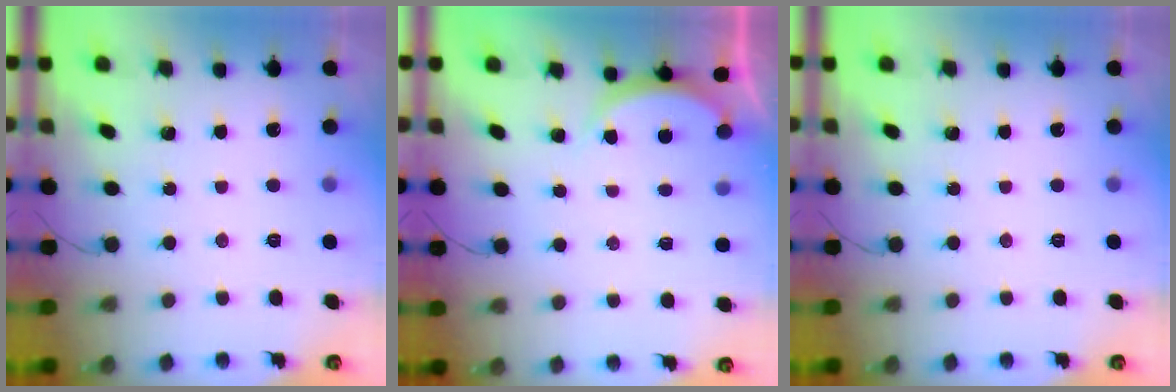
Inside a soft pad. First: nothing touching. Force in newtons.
{"total": 2.1, "press": 2.0, "slide": 0.5}
{"total": 0.0}